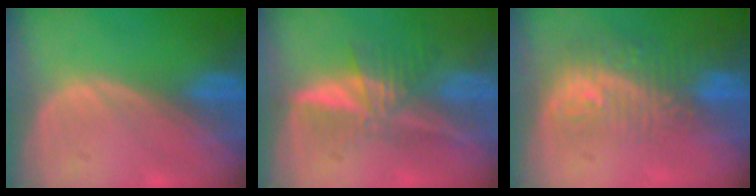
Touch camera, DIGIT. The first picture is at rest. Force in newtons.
{"total": 5.9, "press": 5.5, "slide": 1.9}
{"total": 9.7, "press": 8.0, "slide": 5.4}